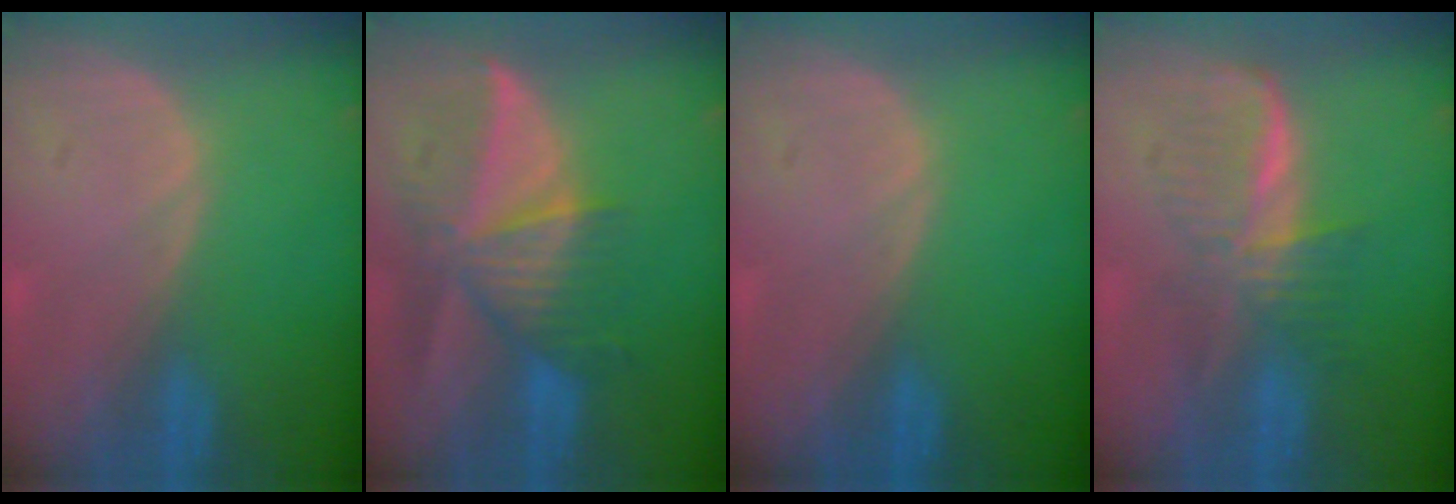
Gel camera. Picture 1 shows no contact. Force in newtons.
{"total": 9.6, "press": 8.6, "slide": 4.3}
{"total": 0.0}
{"total": 6.2, "press": 6.2, "slide": 0.7}